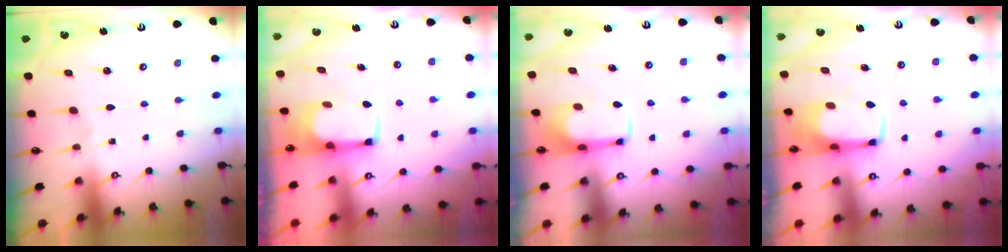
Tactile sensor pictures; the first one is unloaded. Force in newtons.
{"total": 2.4, "press": 2.4, "slide": 0.2}
{"total": 1.8, "press": 1.8, "slide": 0.4}
{"total": 1.0, "press": 0.8, "slide": 0.7}